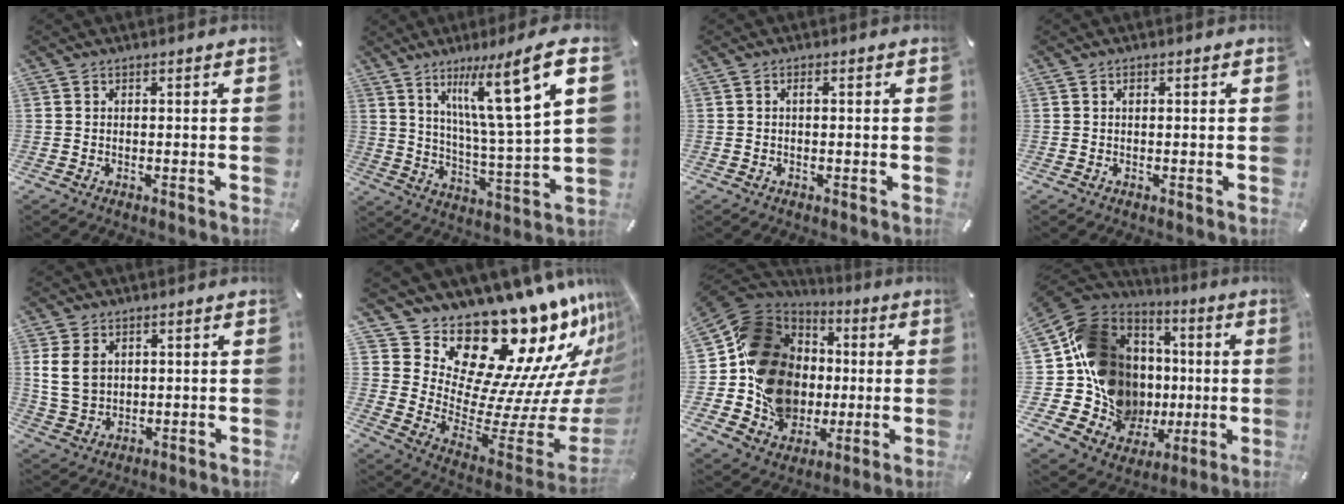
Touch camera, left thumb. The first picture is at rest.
{"total": 16.3, "force": [8.9, 2.7, 13.4], "torque": [-0.219, -0.038, 0.133]}
{"total": 0.8, "force": [0.0, 0.4, 0.7], "torque": [-0.015, 0.000, 0.000]}
{"total": 0.6, "force": [0.2, 0.4, 0.4], "torque": [-0.008, 0.001, 0.003]}
{"total": 7.7, "force": [1.8, 6.2, 4.3], "torque": [-0.110, 0.002, 0.031]}
{"total": 23.7, "force": [18.2, 11.1, 10.3], "torque": [-0.128, -0.188, 0.338]}
{"total": 19.7, "force": [-0.6, 17.6, 8.8], "torque": [-0.157, -0.006, 0.013]}
{"total": 20.1, "force": [-0.4, 16.7, 11.3], "torque": [-0.206, -0.035, 0.032]}